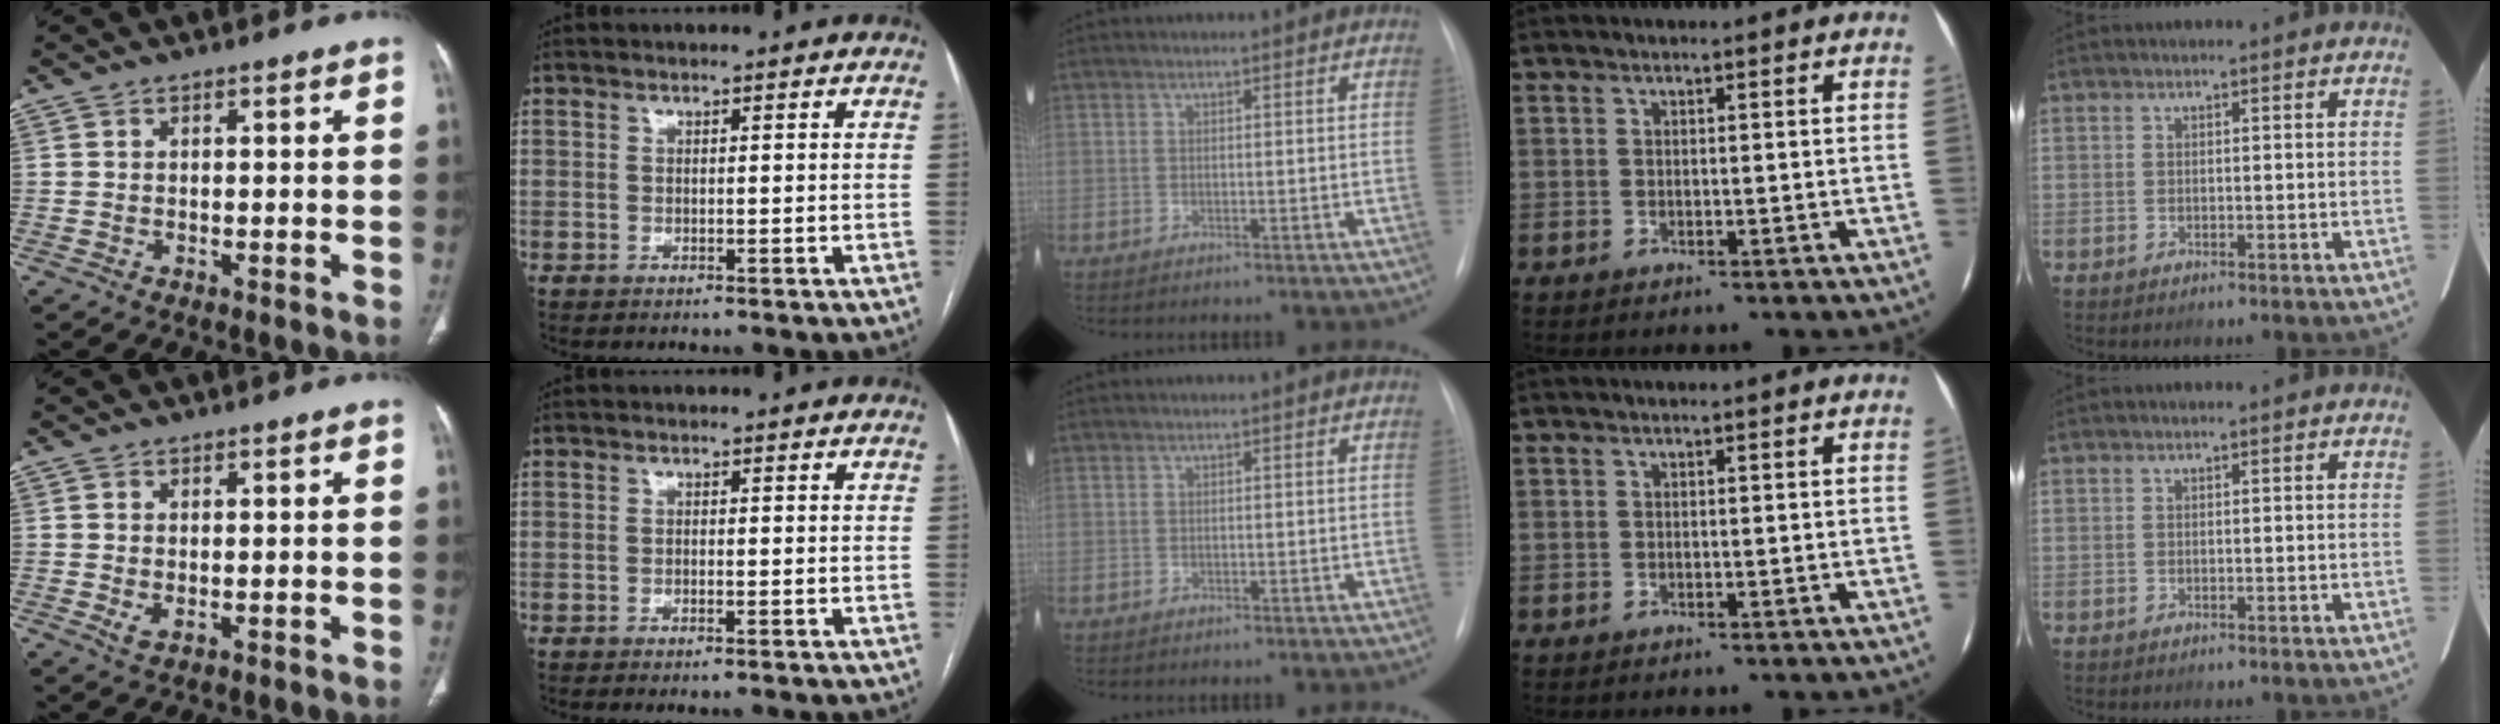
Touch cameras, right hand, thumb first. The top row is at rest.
{"thumb": {"total": 1.9, "force": [-0.1, 1.1, 1.6], "torque": [-0.035, -0.006, 0.004]}, "index": {"total": 0.7, "force": [-0.4, 0.0, 0.6], "torque": [-0.009, -0.001, -0.006]}}